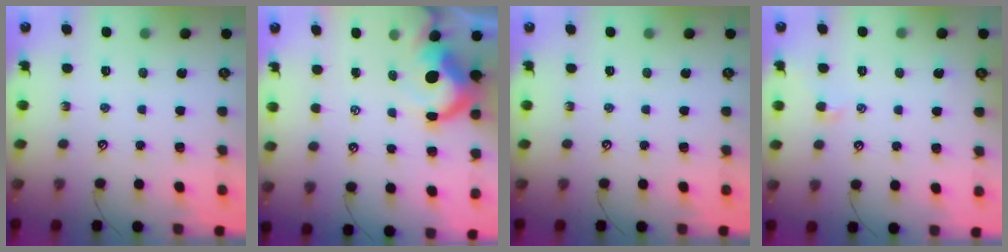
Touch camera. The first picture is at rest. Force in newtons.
{"total": 8.3, "press": 8.1, "slide": 1.6}
{"total": 0.0}
{"total": 0.0}